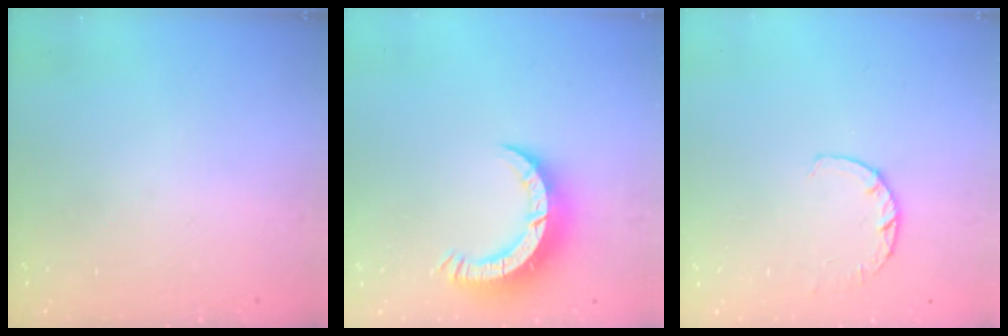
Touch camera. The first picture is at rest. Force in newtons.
{"total": 7.8, "press": 7.8, "slide": 0.8}
{"total": 3.0, "press": 2.9, "slide": 0.4}